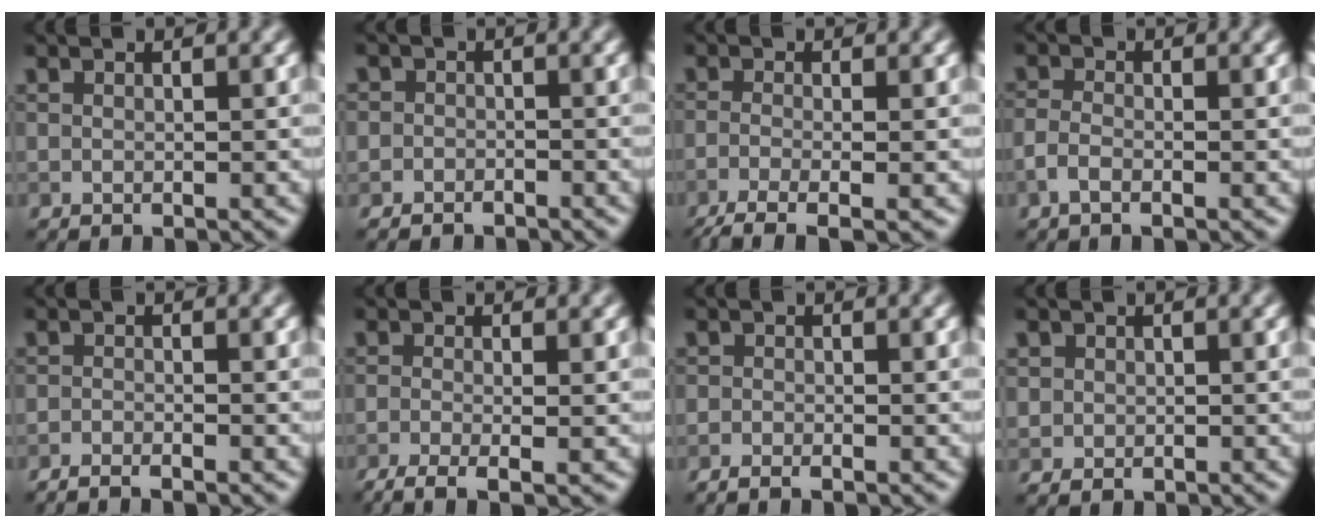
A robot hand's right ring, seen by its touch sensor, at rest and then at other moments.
{"total": 1.6, "force": [-1.1, 1.1, -0.1], "torque": [0.021, 0.003, -0.025]}
{"total": 4.7, "force": [-2.6, 1.4, 3.7], "torque": [-0.061, -0.009, -0.056]}
{"total": 1.7, "force": [-0.9, 0.7, 1.2], "torque": [-0.027, 0.001, -0.025]}
{"total": 2.3, "force": [-1.9, 0.4, 1.3], "torque": [-0.023, 0.003, -0.036]}
{"total": 4.1, "force": [-2.2, 1.3, 3.2], "torque": [-0.053, -0.011, -0.044]}
{"total": 1.4, "force": [-1.1, 0.4, 0.8], "torque": [-0.014, -0.003, -0.021]}
{"total": 1.1, "force": [0.0, 1.1, 0.0], "torque": [0.013, -0.003, 0.001]}